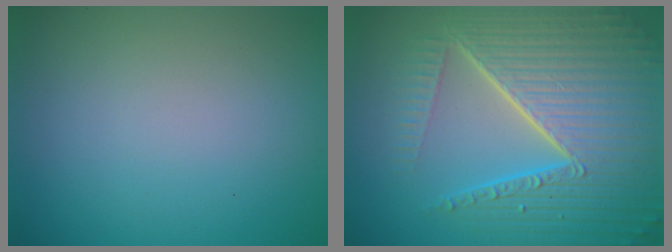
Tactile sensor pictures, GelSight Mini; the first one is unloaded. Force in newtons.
{"total": 10.5, "press": 6.5, "slide": 8.2}